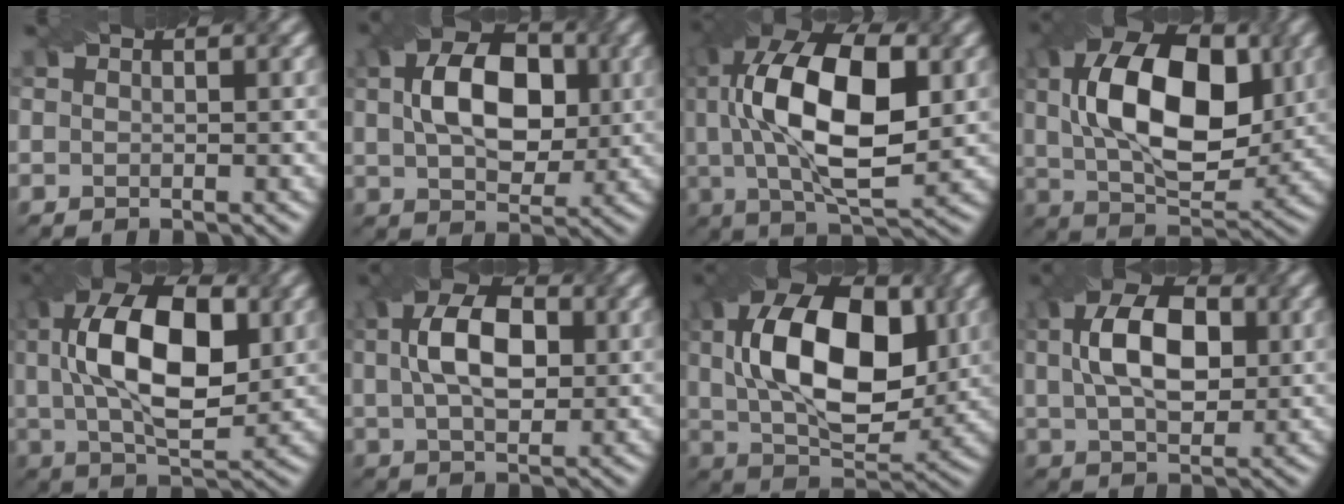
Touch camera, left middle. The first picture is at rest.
{"total": 8.8, "force": [1.4, 5.5, 6.6], "torque": [-0.118, 0.010, 0.023]}
{"total": 13.8, "force": [1.8, 6.3, 12.1], "torque": [-0.218, 0.014, 0.029]}
{"total": 13.2, "force": [2.0, 7.4, 10.8], "torque": [-0.182, 0.014, 0.033]}
{"total": 12.4, "force": [2.0, 6.3, 10.6], "torque": [-0.186, 0.014, 0.033]}
{"total": 7.3, "force": [1.3, 4.2, 5.8], "torque": [-0.108, 0.016, 0.018]}
{"total": 13.5, "force": [1.9, 7.7, 11.0], "torque": [-0.185, 0.015, 0.031]}
{"total": 8.3, "force": [1.5, 4.8, 6.6], "torque": [-0.123, 0.015, 0.024]}